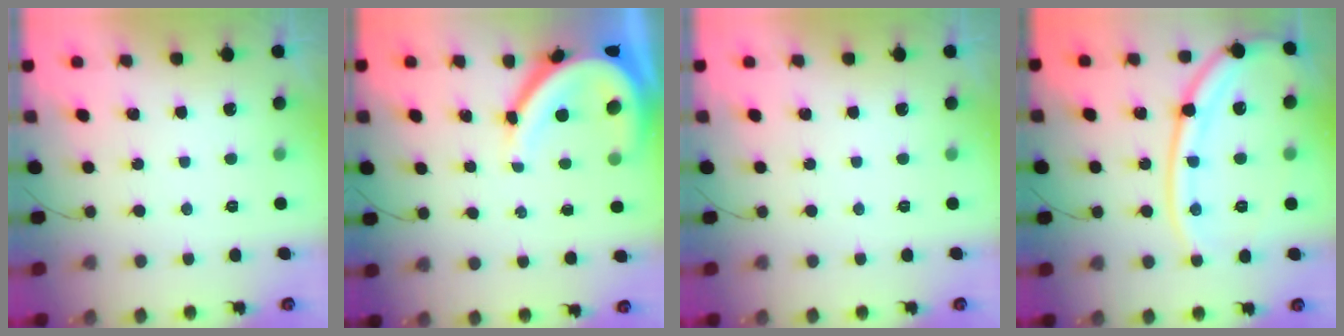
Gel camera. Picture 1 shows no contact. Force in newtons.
{"total": 10.9, "press": 10.9, "slide": 1.1}
{"total": 0.0}
{"total": 17.8, "press": 17.8, "slide": 1.6}